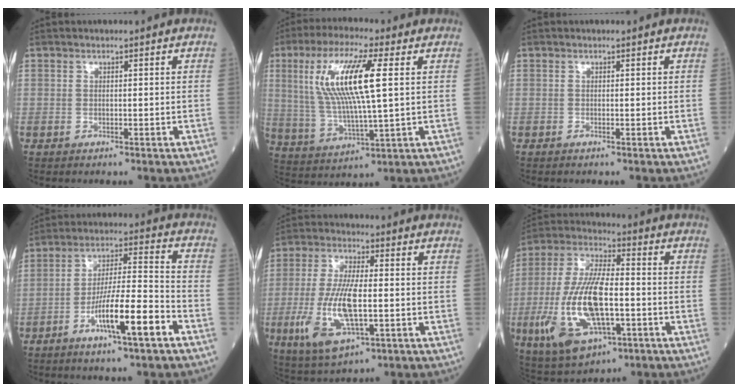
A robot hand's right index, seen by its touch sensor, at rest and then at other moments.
{"total": 14.2, "force": [3.5, 1.6, 13.7], "torque": [-0.288, 0.007, 0.065]}
{"total": 0.0}
{"total": 12.1, "force": [-5.9, 0.8, 10.6], "torque": [-0.186, 0.000, -0.104]}
{"total": 12.6, "force": [-2.8, 3.8, 11.7], "torque": [-0.247, -0.011, -0.043]}
{"total": 17.7, "force": [-4.5, 6.7, 15.8], "torque": [-0.338, -0.003, -0.072]}